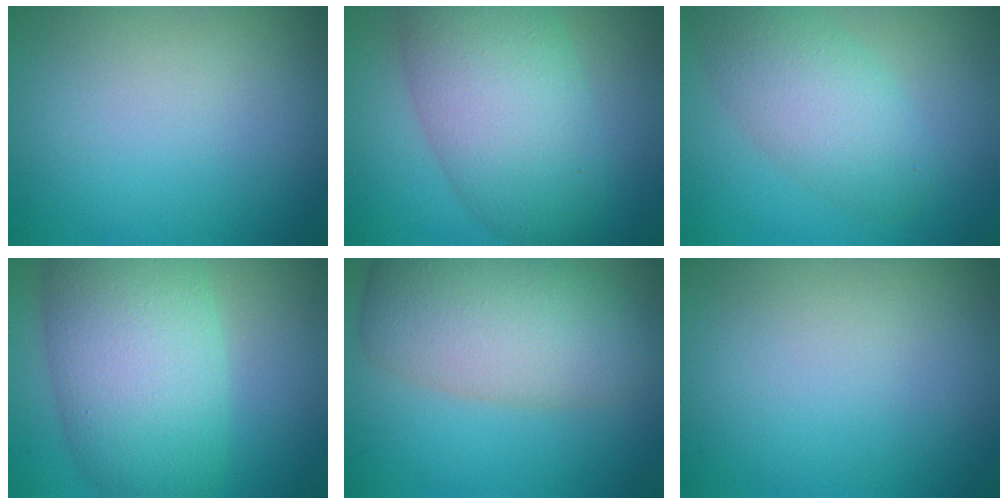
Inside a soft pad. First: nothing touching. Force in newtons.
{"total": 9.0, "press": 9.0, "slide": 0.4}
{"total": 5.0, "press": 5.0, "slide": 0.1}
{"total": 10.6, "press": 10.5, "slide": 0.4}
{"total": 7.5, "press": 7.5, "slide": 0.2}
{"total": 0.0}